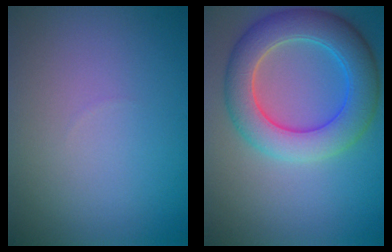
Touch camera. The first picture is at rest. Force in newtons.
{"total": 7.3, "press": 7.3, "slide": 0.3}